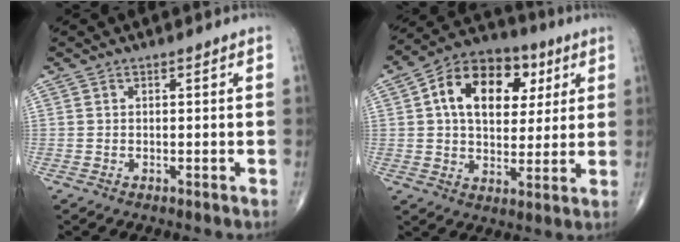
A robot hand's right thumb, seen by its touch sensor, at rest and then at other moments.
{"total": 17.0, "force": [4.8, 11.1, 11.9], "torque": [-0.161, 0.007, 0.072]}